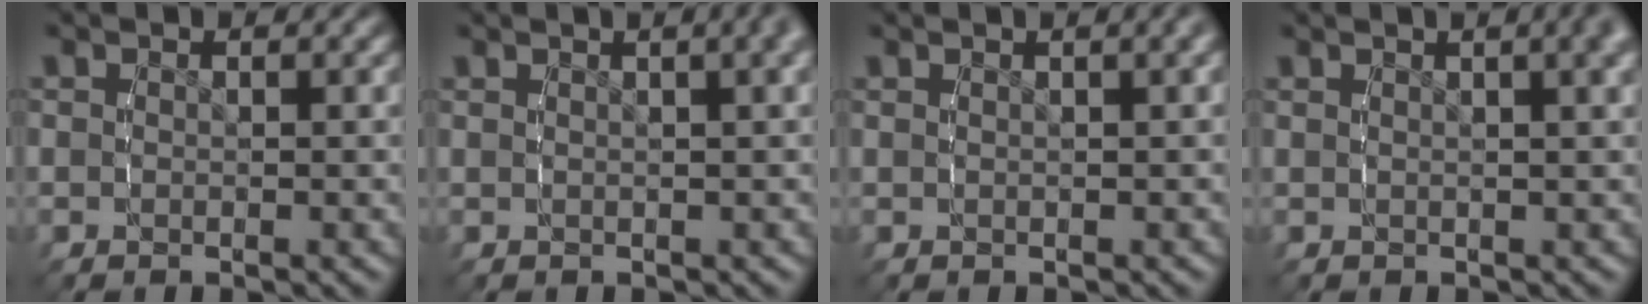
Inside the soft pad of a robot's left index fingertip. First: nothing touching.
{"total": 4.7, "force": [2.1, 1.3, 3.9], "torque": [-0.028, 0.028, 0.024]}
{"total": 2.2, "force": [1.1, 0.0, 1.9], "torque": [-0.017, 0.014, 0.017]}
{"total": 4.8, "force": [2.2, 1.3, 4.0], "torque": [-0.036, 0.023, 0.028]}